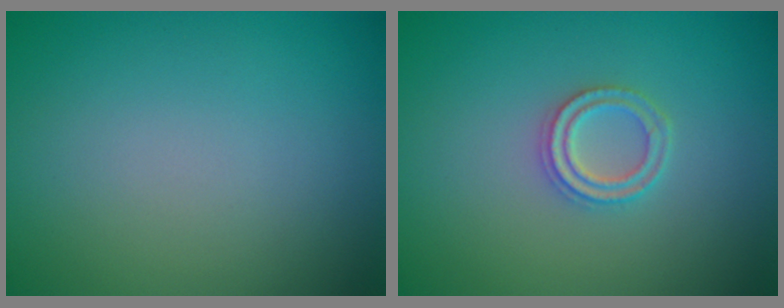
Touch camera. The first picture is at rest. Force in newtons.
{"total": 2.2, "press": 2.2, "slide": 0.5}